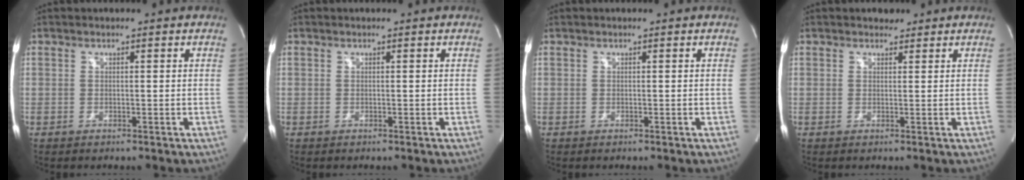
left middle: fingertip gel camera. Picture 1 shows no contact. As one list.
[{"total": 0.0}, {"total": 0.0}, {"total": 1.5, "force": [1.2, 0.9, 0.2], "torque": [-0.004, 0.002, 0.015]}]